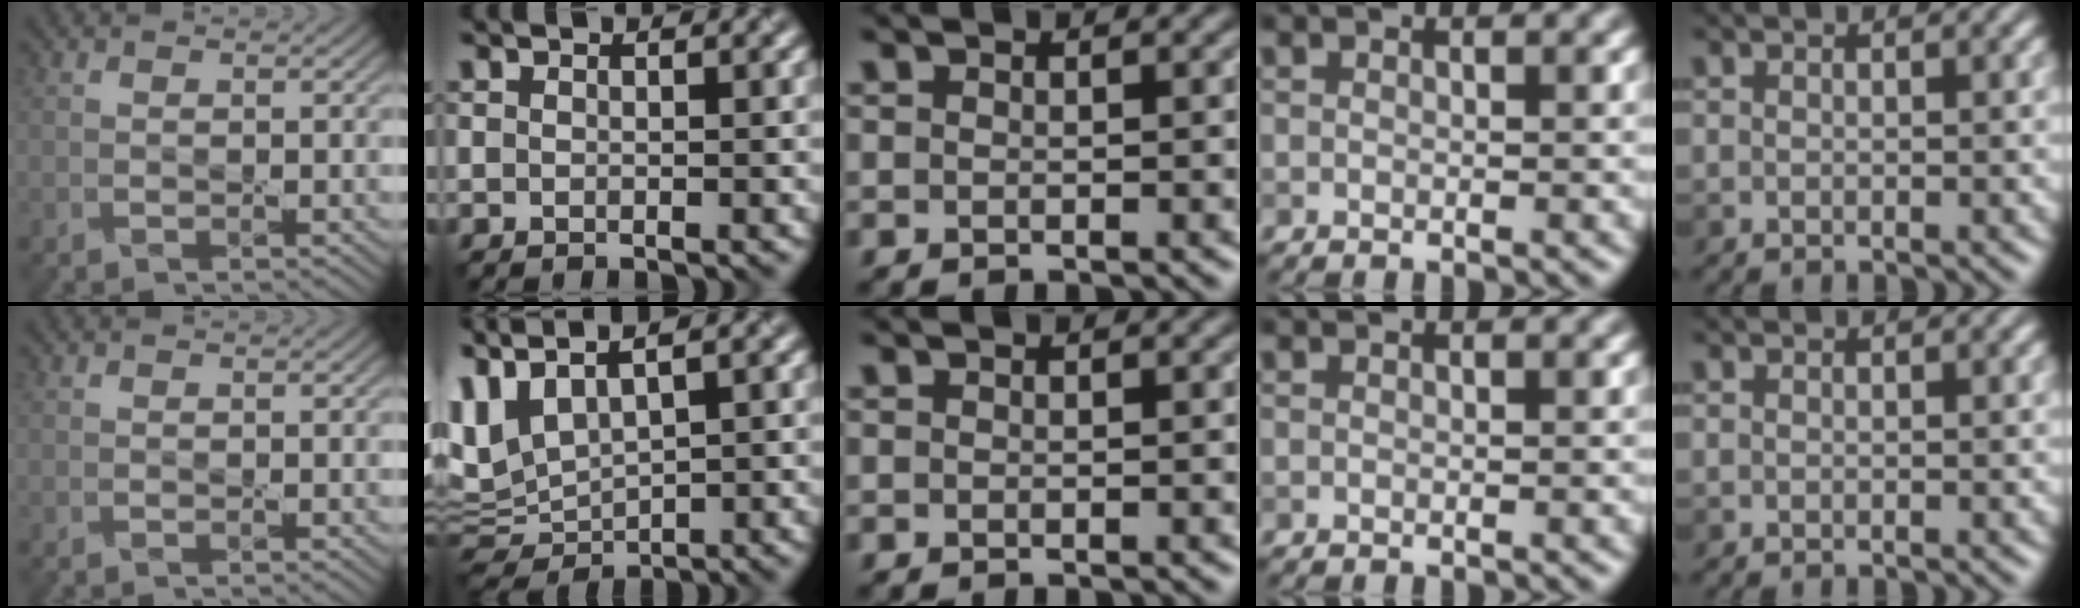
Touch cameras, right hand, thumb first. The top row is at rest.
{"index": {"total": 5.1, "force": [2.5, 1.9, 4.0], "torque": [-0.104, 0.003, 0.055]}}